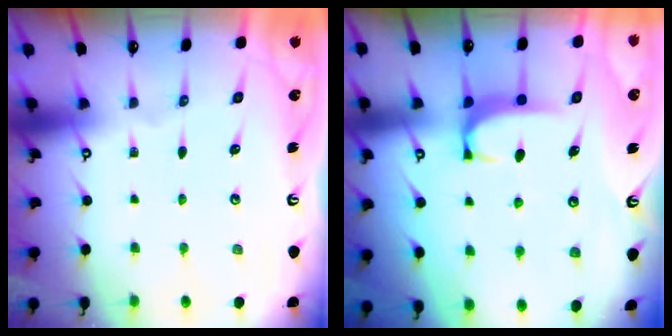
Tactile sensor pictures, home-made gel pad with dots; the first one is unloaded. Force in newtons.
{"total": 1.6, "press": 1.6, "slide": 0.5}